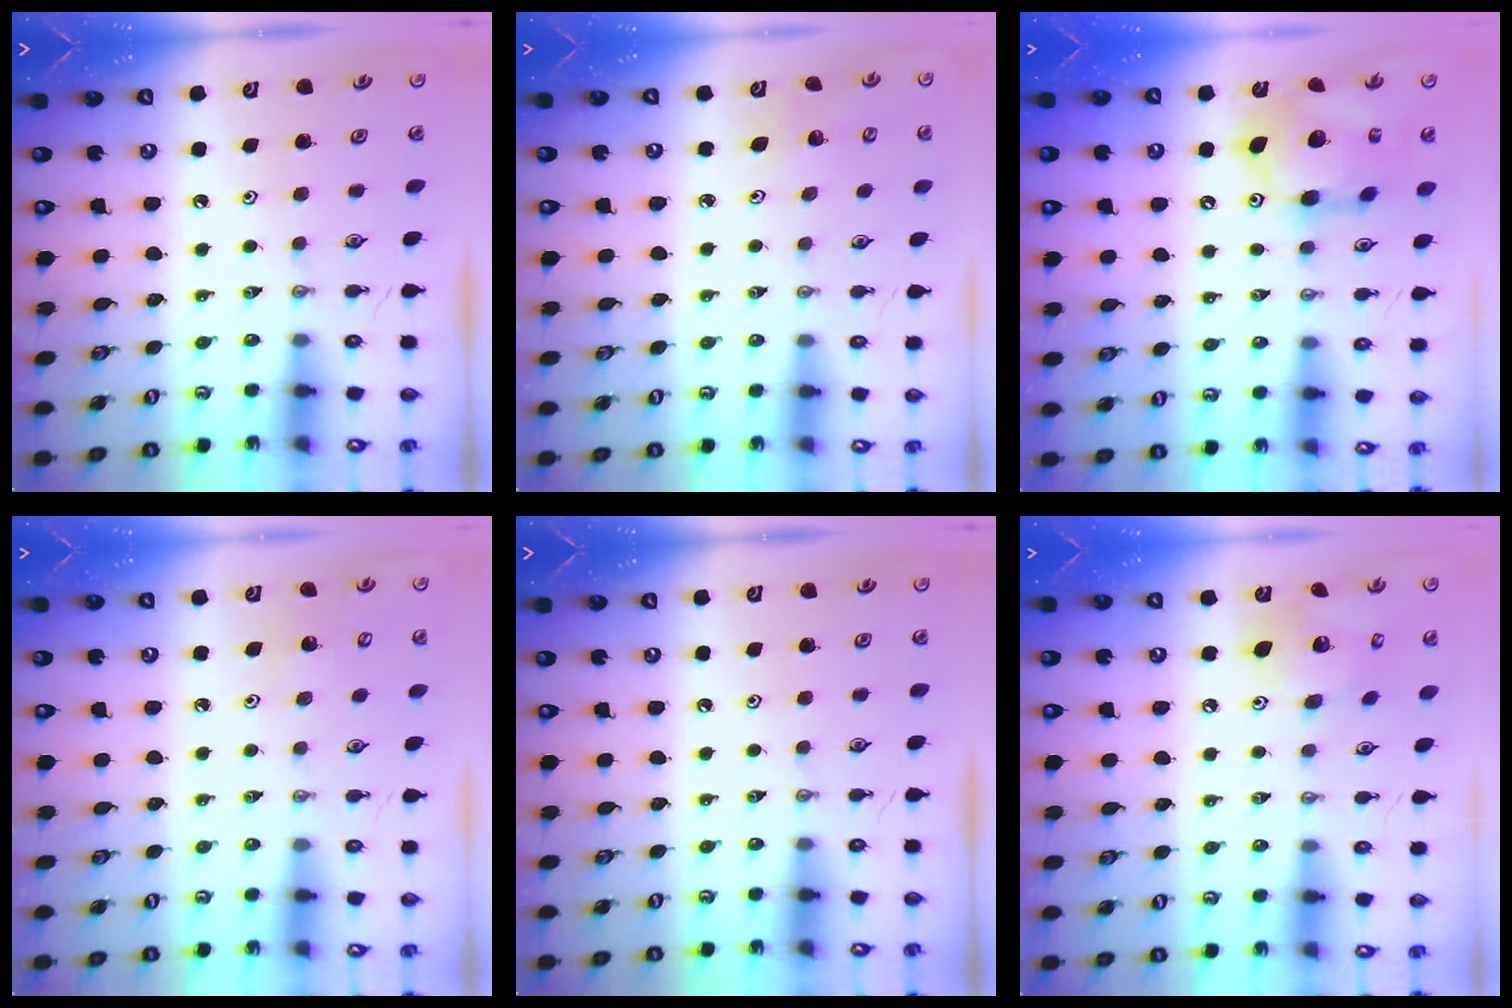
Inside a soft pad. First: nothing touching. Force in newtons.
{"total": 2.8, "press": 2.8, "slide": 0.3}
{"total": 13.8, "press": 13.7, "slide": 1.2}
{"total": 4.4, "press": 4.3, "slide": 0.4}
{"total": 0.0}
{"total": 10.9, "press": 10.9, "slide": 0.6}